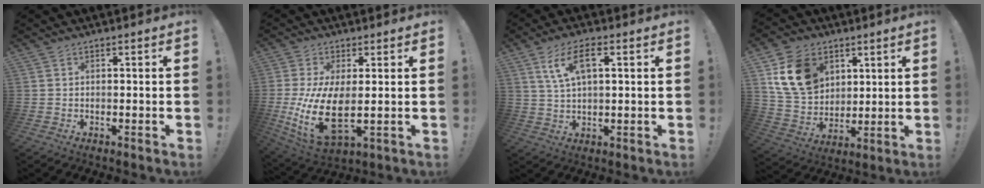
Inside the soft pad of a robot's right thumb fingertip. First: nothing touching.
{"total": 14.1, "force": [-0.4, 6.6, 12.5], "torque": [-0.248, -0.018, -0.002]}
{"total": 8.7, "force": [3.6, 3.3, 7.2], "torque": [-0.132, 0.005, 0.065]}
{"total": 16.4, "force": [6.7, 12.1, 8.8], "torque": [-0.165, -0.019, 0.136]}